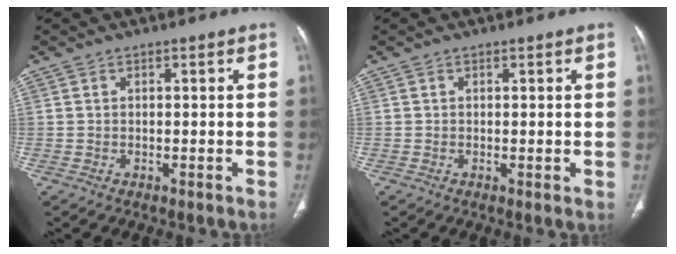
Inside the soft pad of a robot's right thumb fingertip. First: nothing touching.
{"total": 0.7, "force": [0.1, 0.2, 0.7], "torque": [-0.015, -0.005, 0.001]}